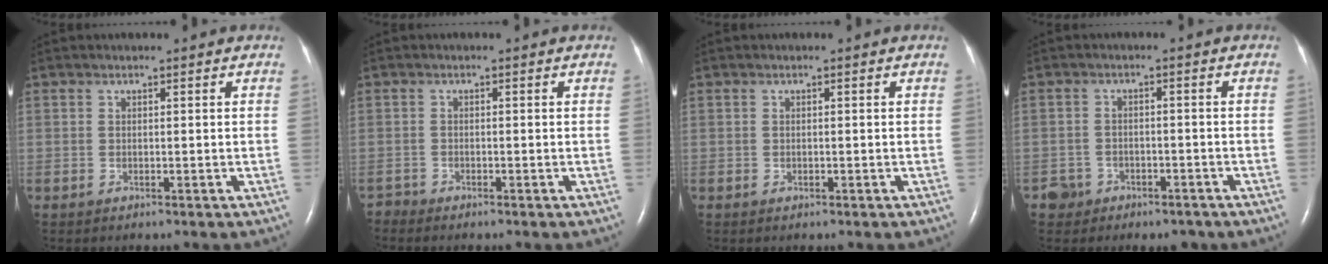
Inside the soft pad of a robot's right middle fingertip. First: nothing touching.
{"total": 1.0, "force": [-0.9, 0.0, -0.4], "torque": [0.007, -0.005, -0.019]}
{"total": 0.0}
{"total": 4.1, "force": [-2.7, 3.1, 0.0], "torque": [0.004, 0.013, -0.040]}